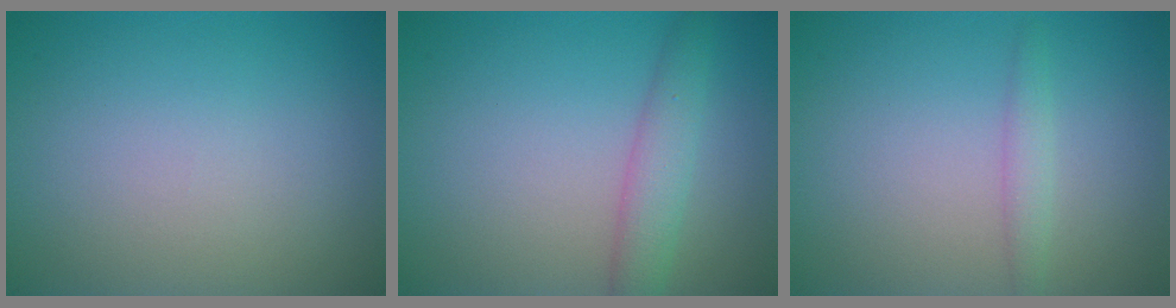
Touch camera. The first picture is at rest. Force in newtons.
{"total": 2.8, "press": 2.8, "slide": 0.1}
{"total": 1.3, "press": 1.3, "slide": 0.1}